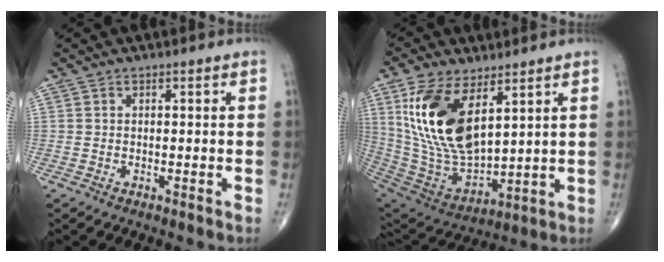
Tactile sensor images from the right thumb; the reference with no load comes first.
{"total": 19.7, "force": [7.3, 9.8, 15.4], "torque": [-0.288, -0.034, 0.155]}